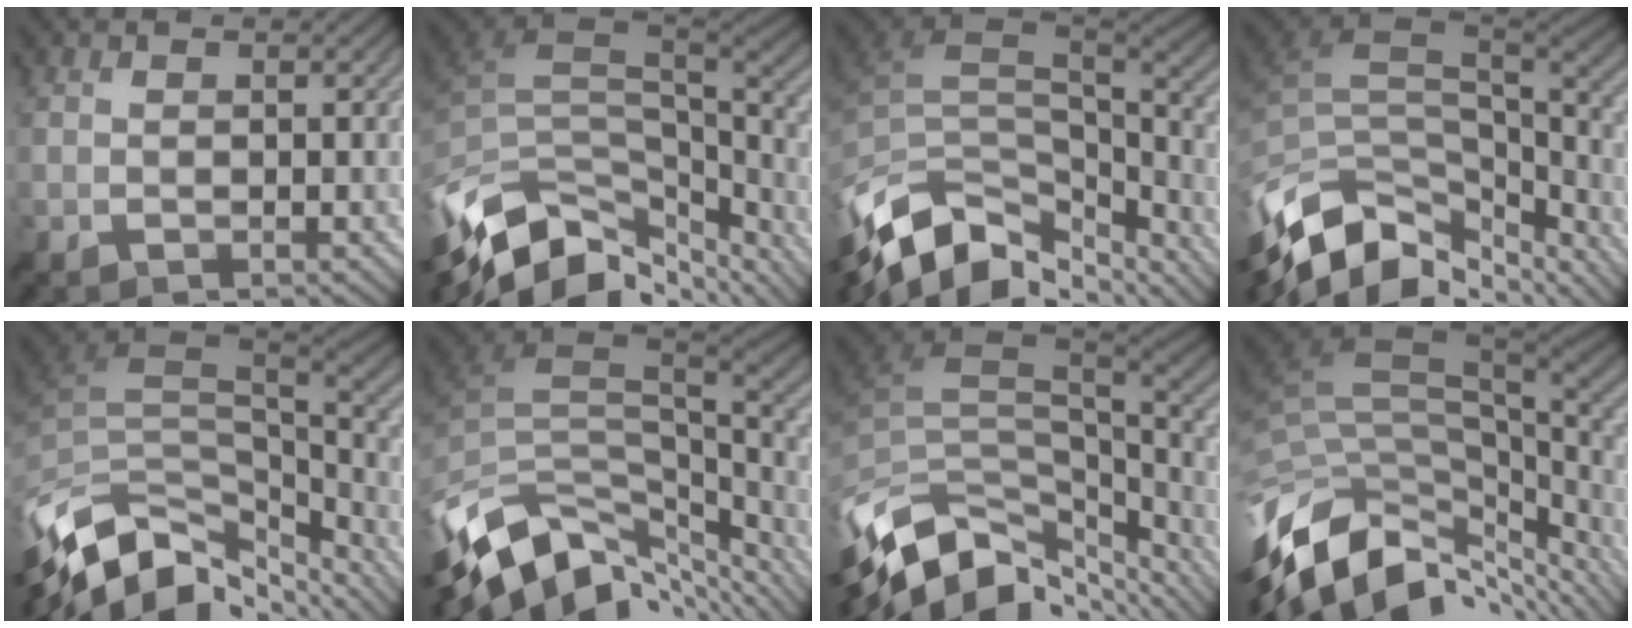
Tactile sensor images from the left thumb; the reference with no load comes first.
{"total": 13.7, "force": [-6.6, 7.5, 9.3], "torque": [-0.227, -0.021, -0.108]}
{"total": 14.3, "force": [-7.8, 7.8, 9.1], "torque": [-0.234, -0.025, -0.125]}
{"total": 14.4, "force": [-7.2, 8.5, 9.1], "torque": [-0.230, -0.026, -0.115]}
{"total": 13.5, "force": [-6.9, 7.2, 9.1], "torque": [-0.225, -0.016, -0.117]}
{"total": 13.6, "force": [-5.6, 7.4, 10.0], "torque": [-0.225, -0.022, -0.093]}
{"total": 13.9, "force": [-5.4, 7.8, 10.2], "torque": [-0.242, -0.022, -0.086]}
{"total": 14.0, "force": [-3.5, 7.6, 11.2], "torque": [-0.249, -0.018, -0.056]}